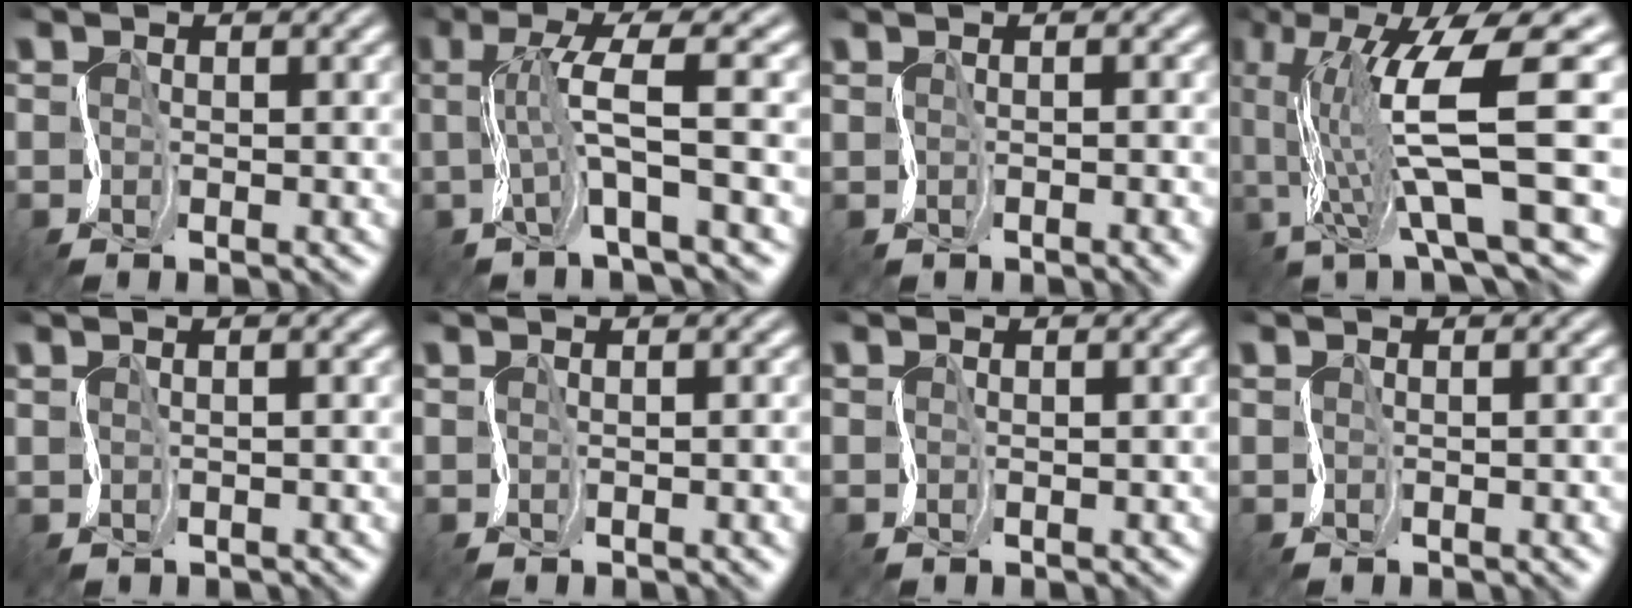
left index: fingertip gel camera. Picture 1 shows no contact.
{"total": 5.5, "force": [0.8, 0.8, 5.4], "torque": [-0.085, 0.011, 0.010]}
{"total": 2.9, "force": [0.3, 1.3, 2.6], "torque": [-0.017, 0.011, -0.002]}
{"total": 11.6, "force": [0.1, 2.7, 11.2], "torque": [-0.204, 0.020, 0.014]}
{"total": 1.5, "force": [1.1, 0.6, 0.8], "torque": [-0.006, 0.011, 0.003]}
{"total": 2.6, "force": [0.1, 1.2, 2.2], "torque": [-0.011, 0.009, 0.004]}
{"total": 0.0}
{"total": 1.8, "force": [0.2, 0.9, 1.6], "torque": [-0.001, 0.007, 0.001]}